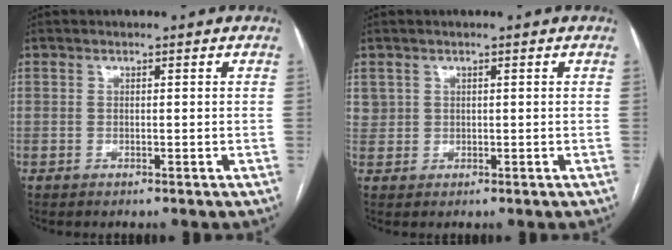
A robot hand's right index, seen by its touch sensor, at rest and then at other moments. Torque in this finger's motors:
{"motor_torque": [0.19, 0.14, 0.07, 0.02]}